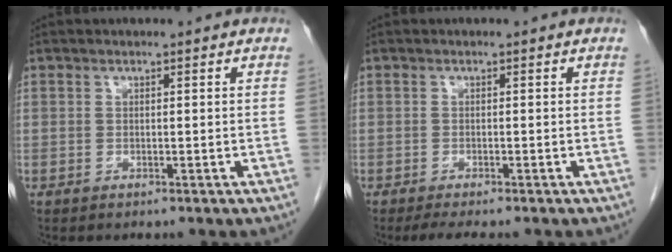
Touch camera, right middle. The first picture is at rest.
{"total": 3.7, "force": [-3.0, 0.5, 2.1], "torque": [-0.031, -0.008, -0.042]}